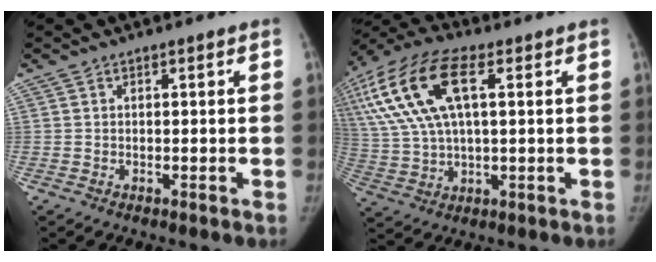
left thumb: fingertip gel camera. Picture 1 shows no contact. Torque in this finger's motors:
{"motor_torque": [0.41, 1.35, 1.41, -1.36, 0.24]}